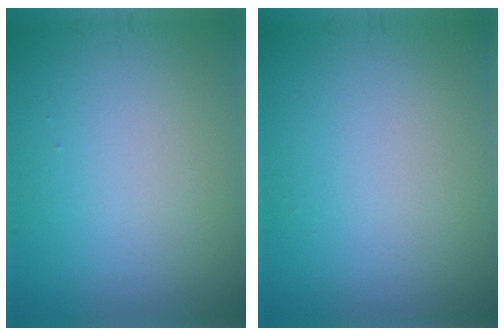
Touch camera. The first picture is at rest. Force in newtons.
{"total": 0.0}